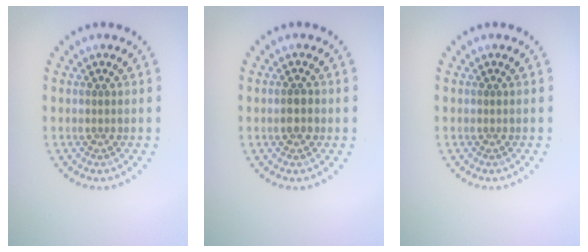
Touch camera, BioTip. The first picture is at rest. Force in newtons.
{"total": 1.5, "press": 1.4, "slide": 0.4}
{"total": 0.0}